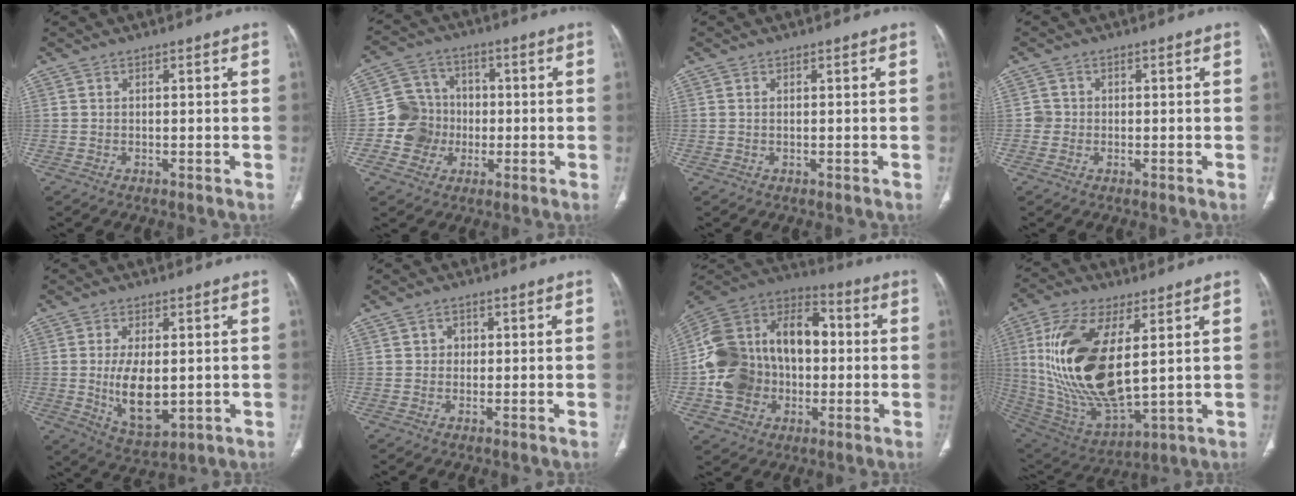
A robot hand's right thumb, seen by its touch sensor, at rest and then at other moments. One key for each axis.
{"total": 9.2, "fx": -1.5, "fy": 8.8, "fz": 2.2, "tx": 0.002, "ty": 0.021, "tz": -0.031}
{"total": 0.0}
{"total": 1.7, "fx": -0.2, "fy": 1.7, "fz": 0.2, "tx": 0.007, "ty": 0.007, "tz": -0.007}
{"total": 10.2, "fx": -0.5, "fy": 5.2, "fz": 8.8, "tx": -0.146, "ty": -0.017, "tz": 0.009}
{"total": 1.8, "fx": 0.4, "fy": 1.7, "fz": 0.6, "tx": 0.001, "ty": 0.002, "tz": 0.004}
{"total": 25.8, "fx": -1.2, "fy": 19.0, "fz": 17.4, "tx": -0.313, "ty": 0.036, "tz": -0.017}
{"total": 23.9, "fx": 4.3, "fy": 10.8, "fz": 21.0, "tx": -0.425, "ty": -0.028, "tz": 0.092}